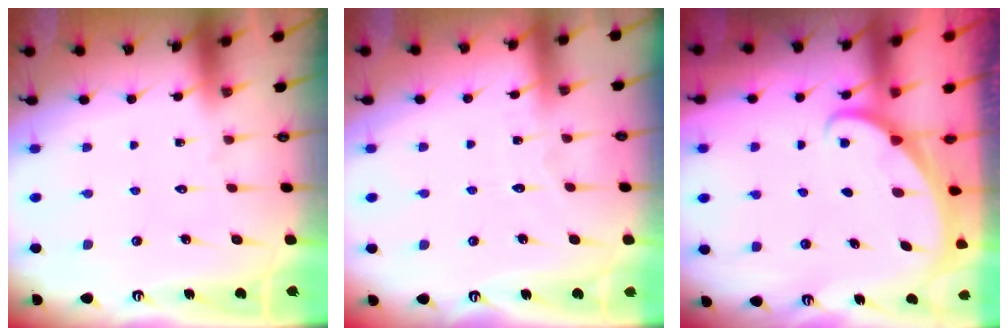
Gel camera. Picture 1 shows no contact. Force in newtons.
{"total": 3.2, "press": 3.2, "slide": 0.5}
{"total": 1.2, "press": 1.2, "slide": 0.0}